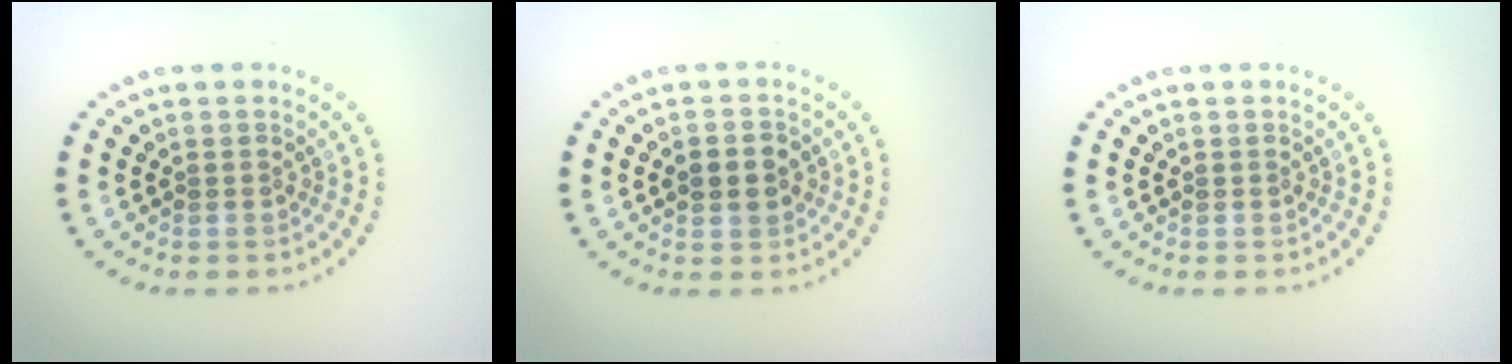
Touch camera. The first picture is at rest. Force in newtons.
{"total": 2.3, "press": 2.2, "slide": 0.1}
{"total": 0.0}